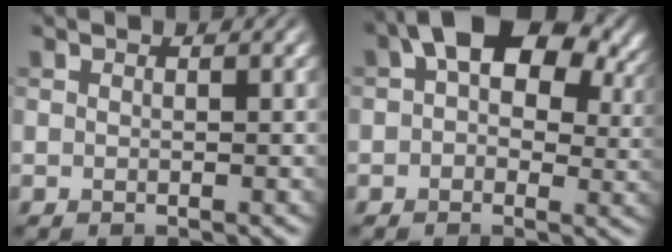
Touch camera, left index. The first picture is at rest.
{"total": 11.9, "force": [4.9, 6.9, 8.3], "torque": [-0.114, 0.024, 0.069]}